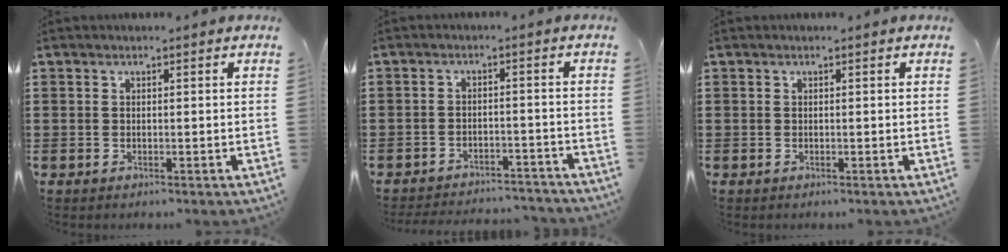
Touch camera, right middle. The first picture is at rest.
{"total": 3.4, "force": [-3.3, 0.2, 0.2], "torque": [-0.008, 0.001, -0.070]}
{"total": 0.0}